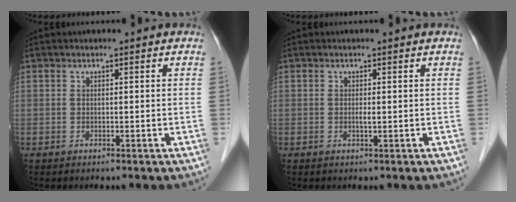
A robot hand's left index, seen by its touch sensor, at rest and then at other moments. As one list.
[{"total": 0.7, "force": [0.1, 0.0, 0.7], "torque": [-0.015, -0.001, 0.001]}]